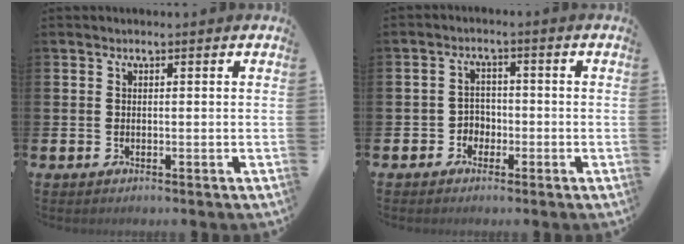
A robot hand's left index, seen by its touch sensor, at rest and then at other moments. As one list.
[{"total": 2.7, "force": [-1.6, 2.1, 0.5], "torque": [-0.024, 0.009, -0.037]}]